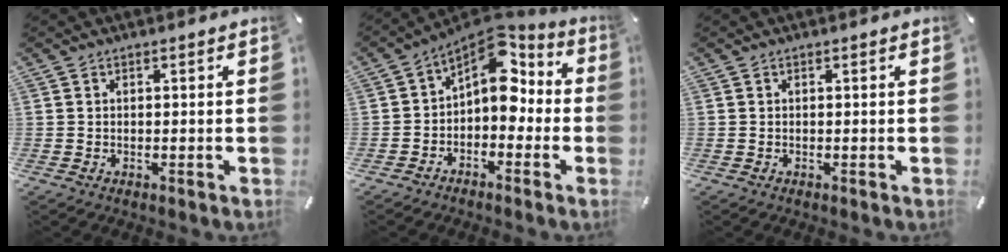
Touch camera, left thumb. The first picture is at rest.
{"total": 10.1, "force": [3.9, 6.8, 6.4], "torque": [-0.086, -0.036, 0.068]}
{"total": 0.0}